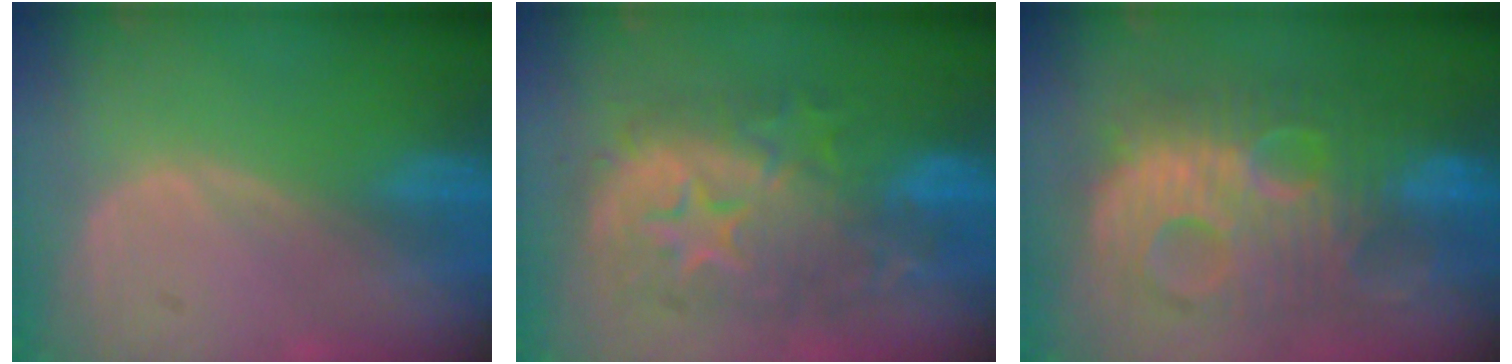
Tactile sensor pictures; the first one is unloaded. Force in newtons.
{"total": 12.6, "press": 12.6, "slide": 1.1}
{"total": 13.7, "press": 13.7, "slide": 1.2}